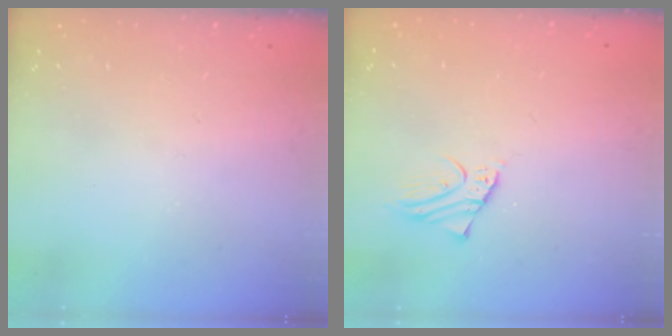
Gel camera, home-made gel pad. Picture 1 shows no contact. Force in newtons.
{"total": 2.3, "press": 2.3, "slide": 0.2}